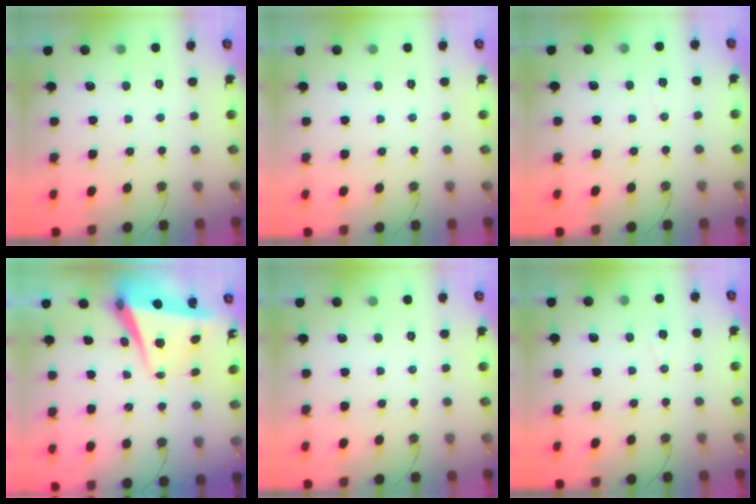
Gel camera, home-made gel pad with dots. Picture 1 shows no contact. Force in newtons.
{"total": 0.0}
{"total": 4.3, "press": 3.3, "slide": 2.8}
{"total": 6.2, "press": 5.9, "slide": 1.8}
{"total": 0.0}
{"total": 6.9, "press": 5.2, "slide": 4.5}